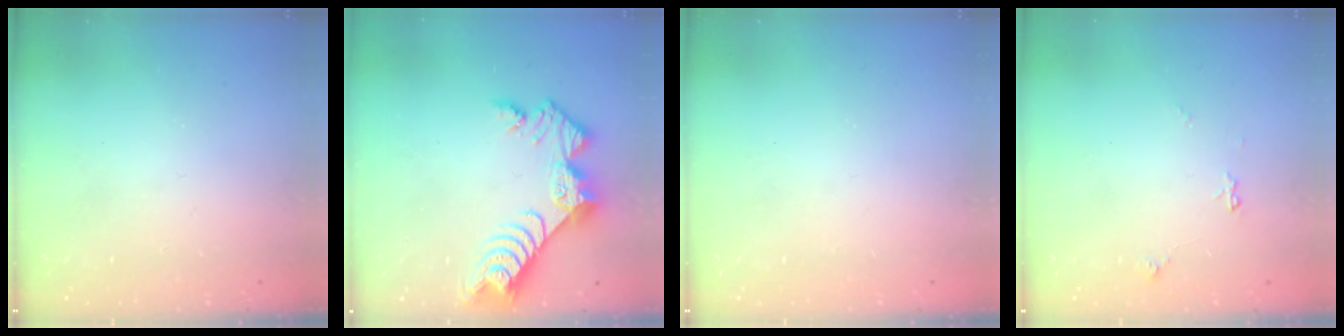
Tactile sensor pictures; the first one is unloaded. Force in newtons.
{"total": 10.5, "press": 10.4, "slide": 0.8}
{"total": 0.0}
{"total": 5.2, "press": 5.1, "slide": 0.7}